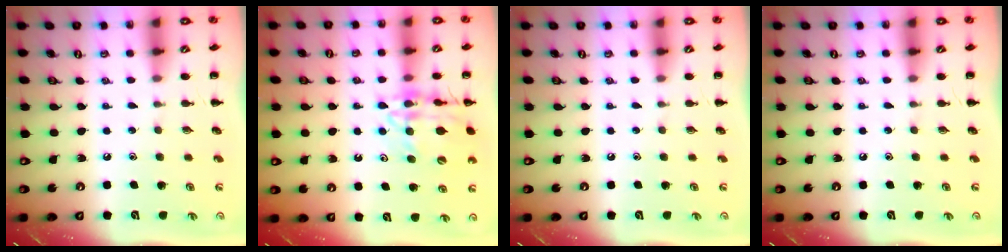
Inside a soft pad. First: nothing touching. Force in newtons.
{"total": 14.8, "press": 14.7, "slide": 2.2}
{"total": 0.0}
{"total": 0.0}